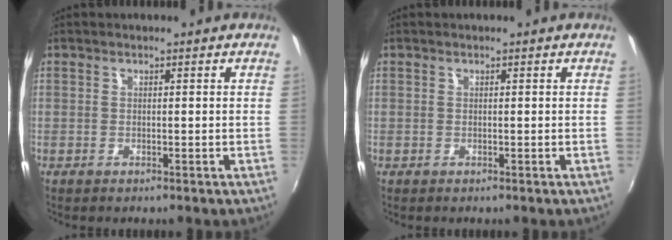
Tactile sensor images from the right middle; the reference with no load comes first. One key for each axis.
{"total": 0.0}